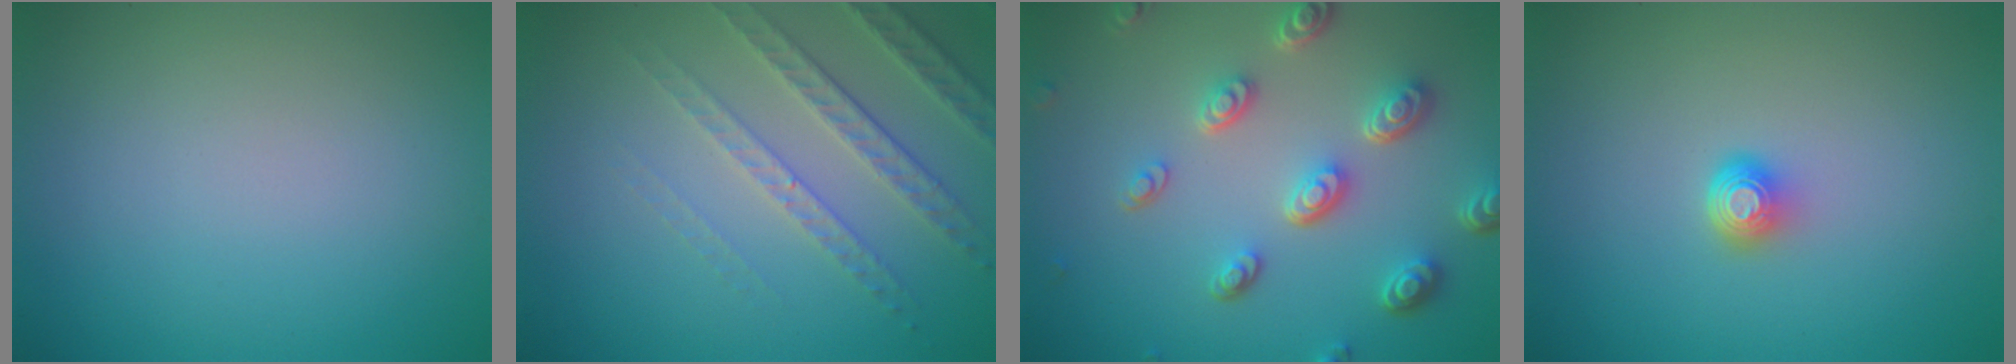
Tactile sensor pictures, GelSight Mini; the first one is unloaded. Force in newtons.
{"total": 3.4, "press": 3.2, "slide": 1.1}
{"total": 5.2, "press": 3.9, "slide": 3.5}
{"total": 1.6, "press": 1.2, "slide": 1.1}